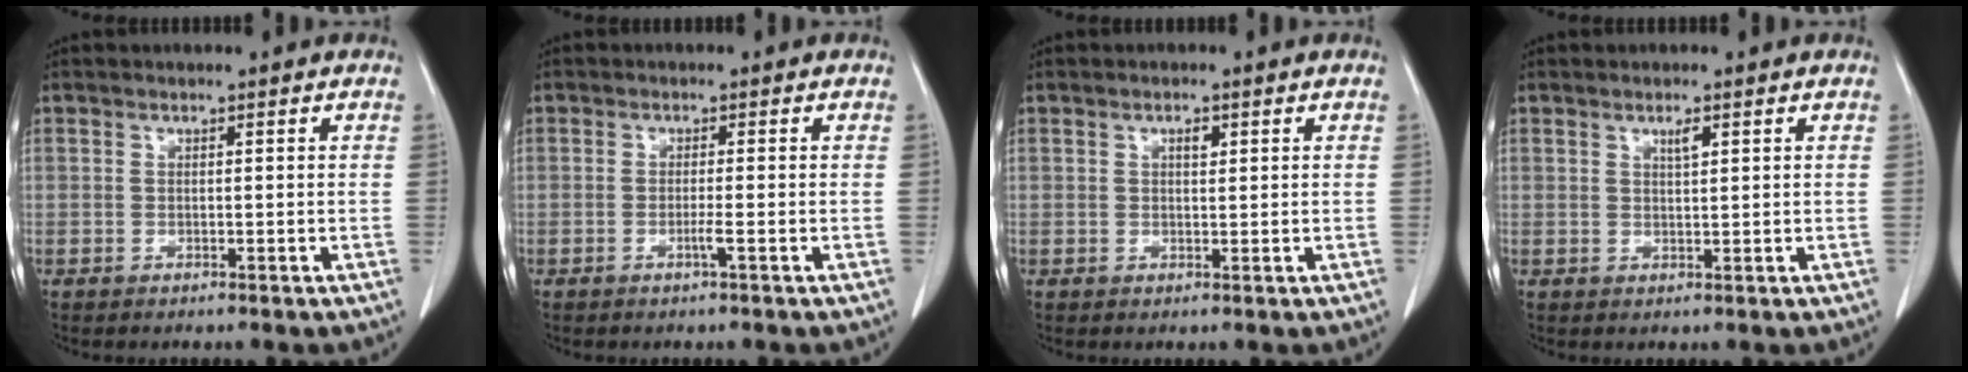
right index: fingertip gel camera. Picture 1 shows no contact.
{"total": 1.4, "force": [-0.6, -0.4, 1.2], "torque": [-0.023, -0.001, -0.013]}
{"total": 1.4, "force": [0.6, 0.5, 1.1], "torque": [-0.019, 0.000, 0.009]}
{"total": 1.5, "force": [0.9, 0.2, 1.3], "torque": [-0.024, -0.003, 0.016]}